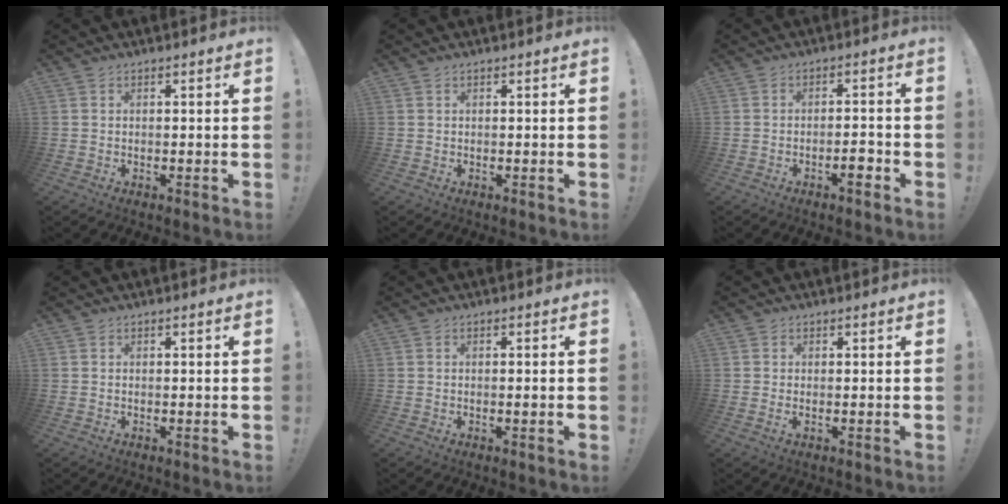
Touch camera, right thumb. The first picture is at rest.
{"total": 0.0}
{"total": 4.3, "force": [-2.6, 1.2, 3.3], "torque": [-0.037, 0.008, -0.044]}
{"total": 0.0}
{"total": 1.3, "force": [-0.2, -0.1, 1.3], "torque": [-0.014, -0.004, -0.006]}
{"total": 0.7, "force": [0.5, 0.0, 0.4], "torque": [0.007, -0.008, 0.007]}